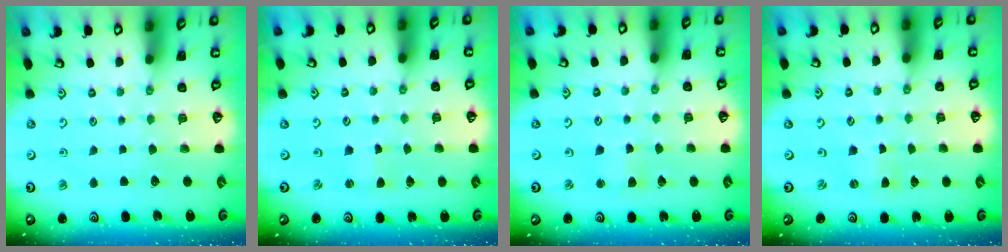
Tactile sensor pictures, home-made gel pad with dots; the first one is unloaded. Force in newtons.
{"total": 1.0, "press": 1.0, "slide": 0.2}
{"total": 3.3, "press": 3.3, "slide": 0.4}
{"total": 1.9, "press": 1.9, "slide": 0.2}